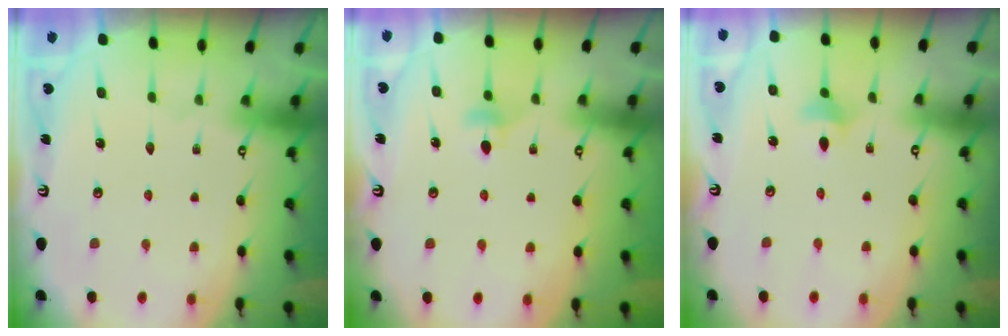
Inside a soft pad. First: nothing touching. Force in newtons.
{"total": 4.4, "press": 4.4, "slide": 0.6}
{"total": 4.8, "press": 4.7, "slide": 1.0}